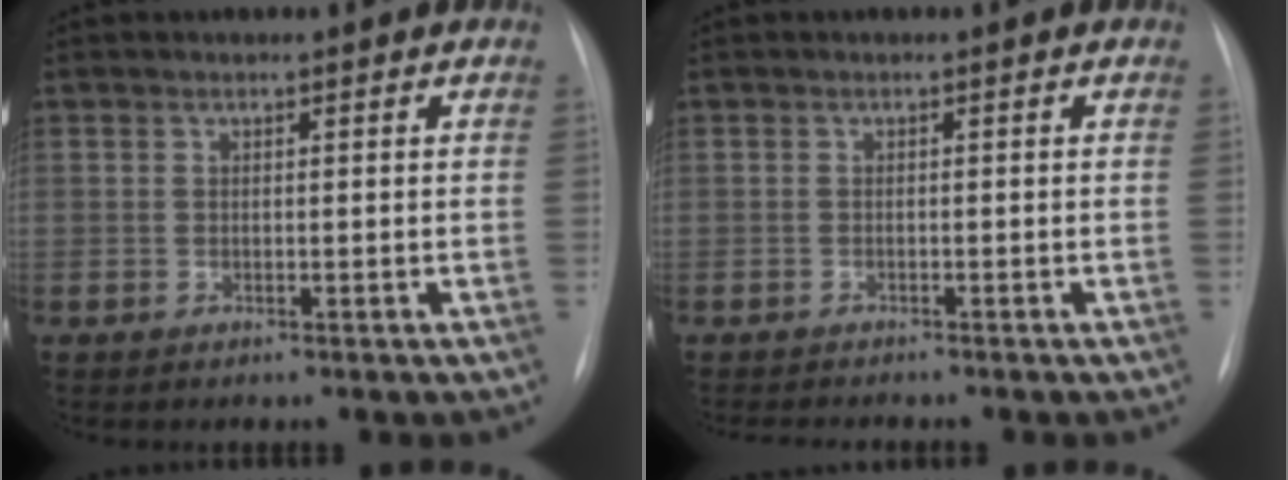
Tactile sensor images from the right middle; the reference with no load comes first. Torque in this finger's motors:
{"motor_torque": [0.04, -0.04, 0.00, 0.00]}